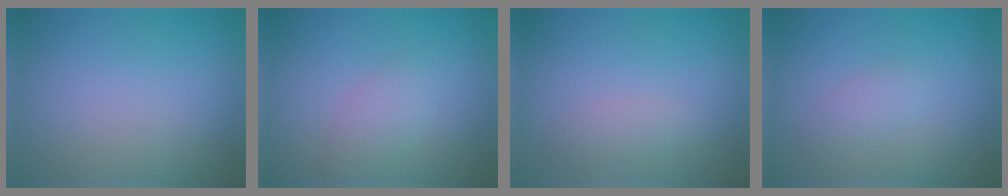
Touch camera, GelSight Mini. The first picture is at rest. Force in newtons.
{"total": 2.1, "press": 2.1, "slide": 0.1}
{"total": 1.2, "press": 1.2, "slide": 0.0}
{"total": 1.4, "press": 1.4, "slide": 0.1}